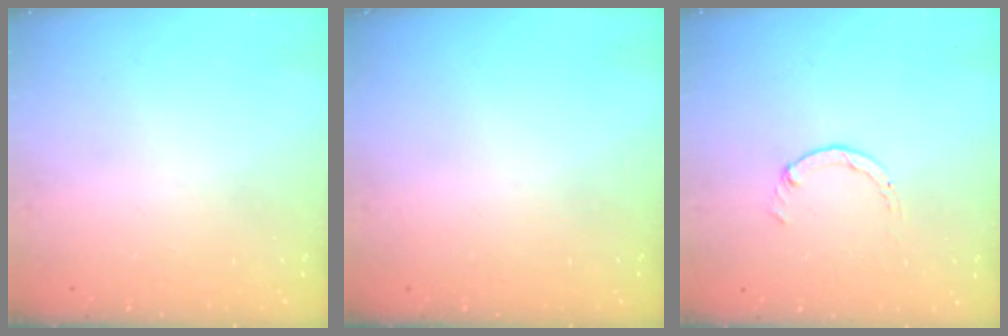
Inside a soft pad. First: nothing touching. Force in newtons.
{"total": 0.0}
{"total": 0.7, "press": 0.7, "slide": 0.2}